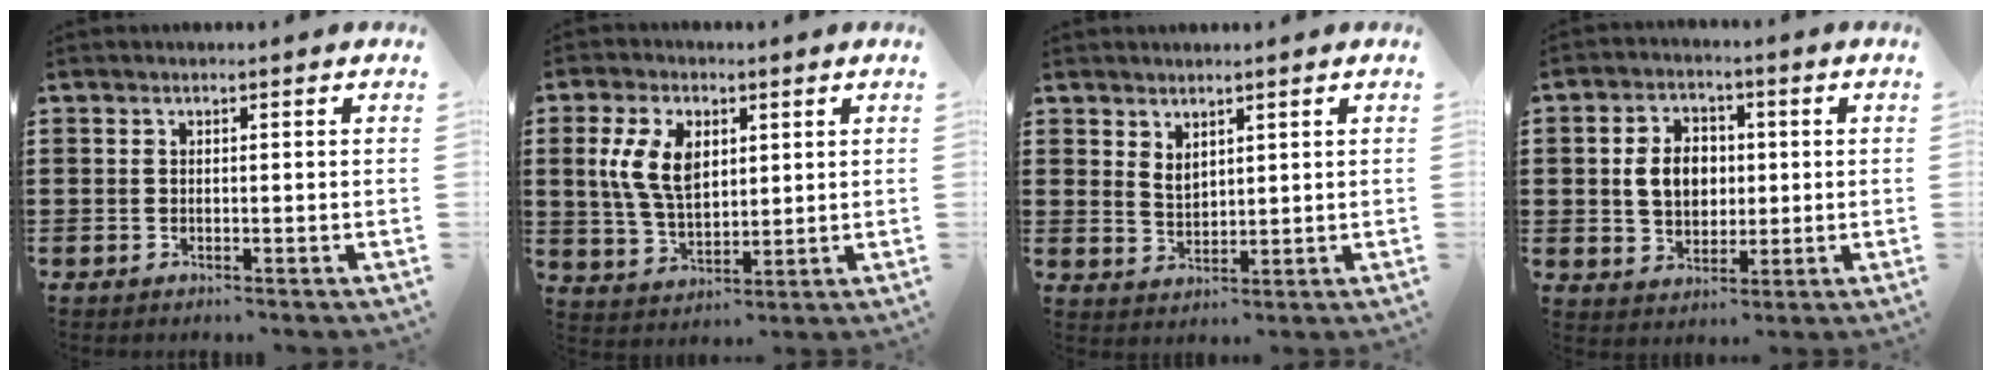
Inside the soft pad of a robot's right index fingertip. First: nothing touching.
{"total": 8.2, "force": [2.2, 4.9, 6.2], "torque": [-0.146, 0.011, 0.037]}
{"total": 2.6, "force": [2.1, 1.3, 0.8], "torque": [-0.021, 0.004, 0.040]}
{"total": 6.5, "force": [0.4, 5.0, 4.1], "torque": [-0.083, 0.008, -0.002]}